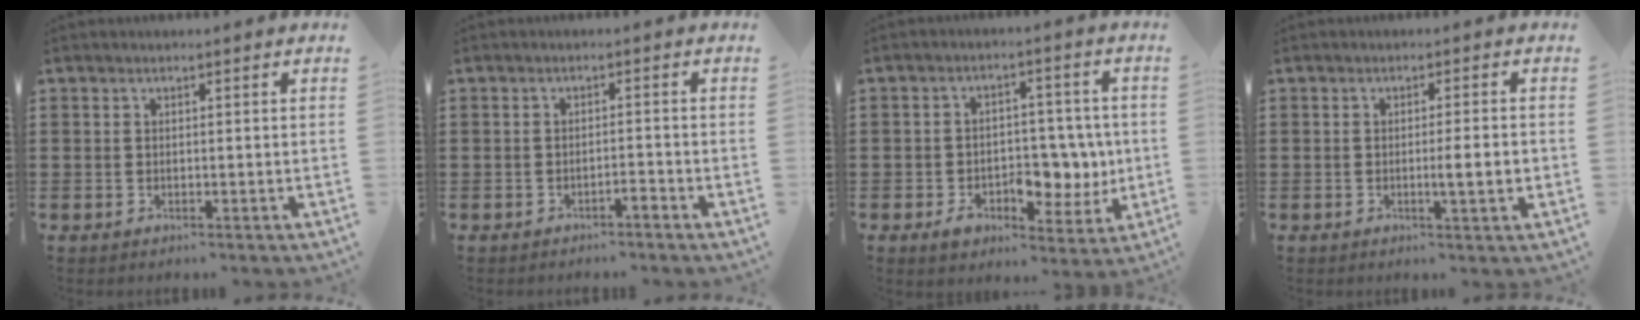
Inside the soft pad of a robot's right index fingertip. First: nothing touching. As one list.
[{"total": 1.5, "force": [-1.3, 0.1, 0.8], "torque": [-0.016, 0.000, -0.025]}, {"total": 8.1, "force": [-1.3, 5.9, 5.4], "torque": [-0.078, 0.012, -0.019]}, {"total": 3.8, "force": [-0.6, 0.2, 3.8], "torque": [-0.064, -0.004, -0.011]}]